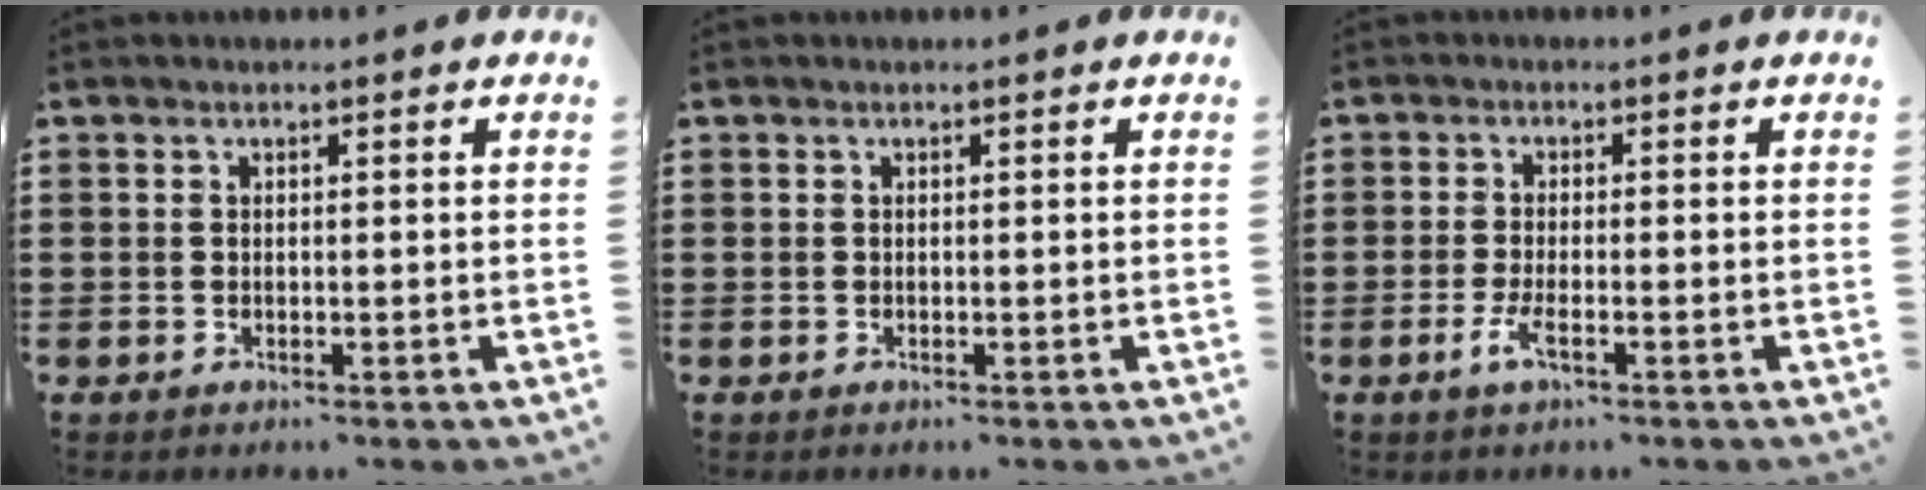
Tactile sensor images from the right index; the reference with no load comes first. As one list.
[{"total": 0.0}, {"total": 2.9, "force": [-1.3, 0.7, 2.5], "torque": [-0.063, -0.010, -0.030]}]